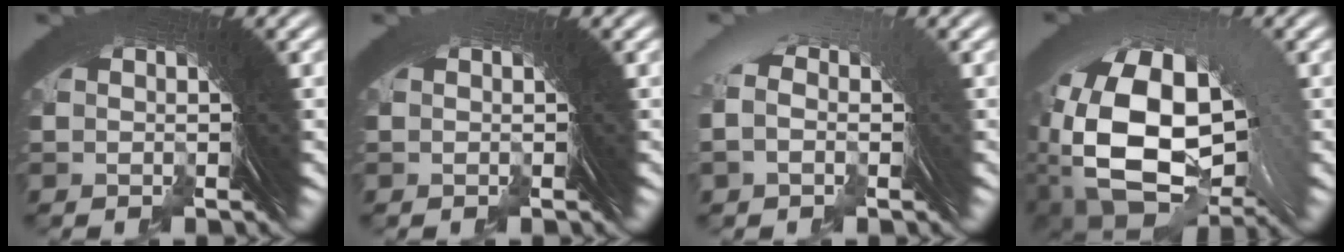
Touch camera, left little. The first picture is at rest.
{"total": 0.7, "force": [-0.4, -0.4, -0.4], "torque": [0.011, 0.004, -0.008]}
{"total": 1.8, "force": [-0.2, 1.2, 1.3], "torque": [-0.019, 0.020, -0.011]}
{"total": 12.5, "force": [-2.4, 8.8, 8.6], "torque": [-0.186, -0.070, 0.001]}